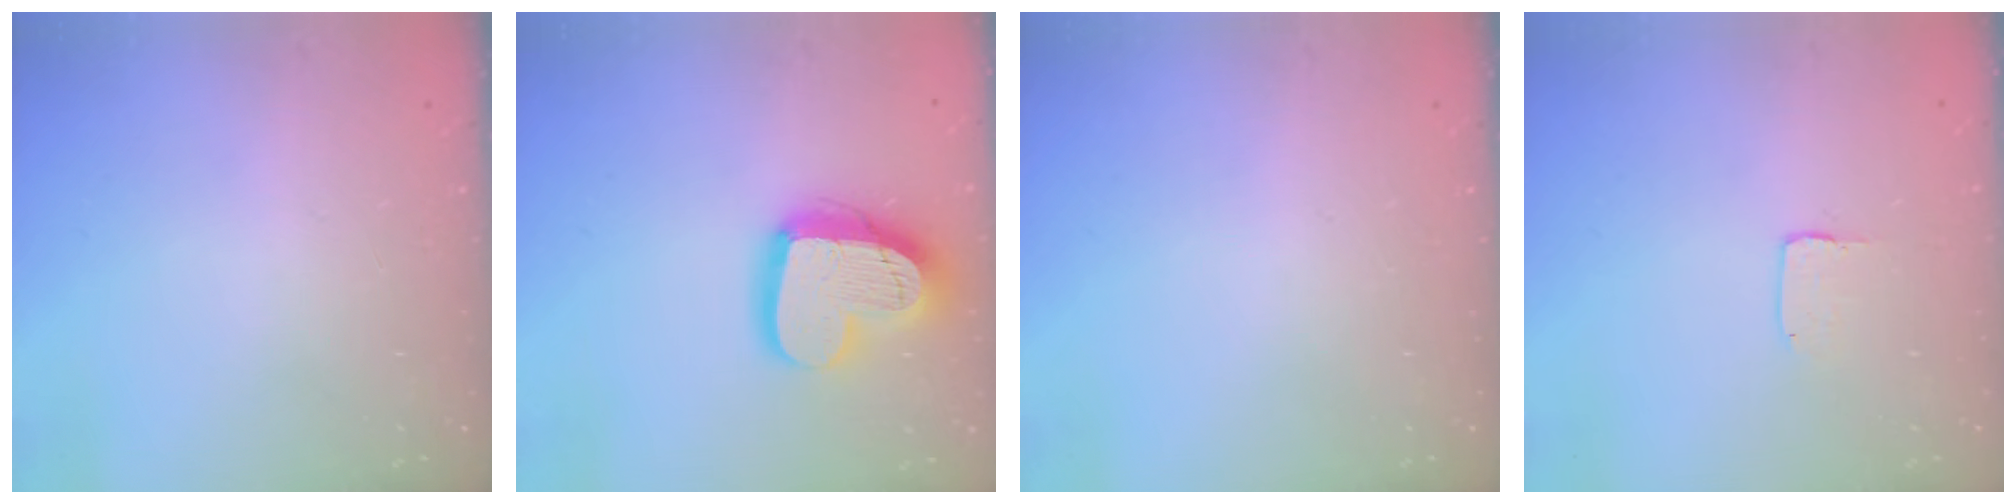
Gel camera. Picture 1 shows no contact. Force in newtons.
{"total": 17.0, "press": 17.0, "slide": 1.5}
{"total": 0.0}
{"total": 2.0, "press": 2.0, "slide": 0.1}